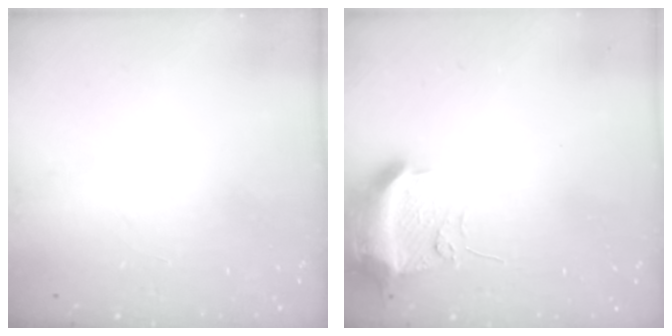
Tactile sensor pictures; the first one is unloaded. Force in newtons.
{"total": 12.3, "press": 10.8, "slide": 5.9}